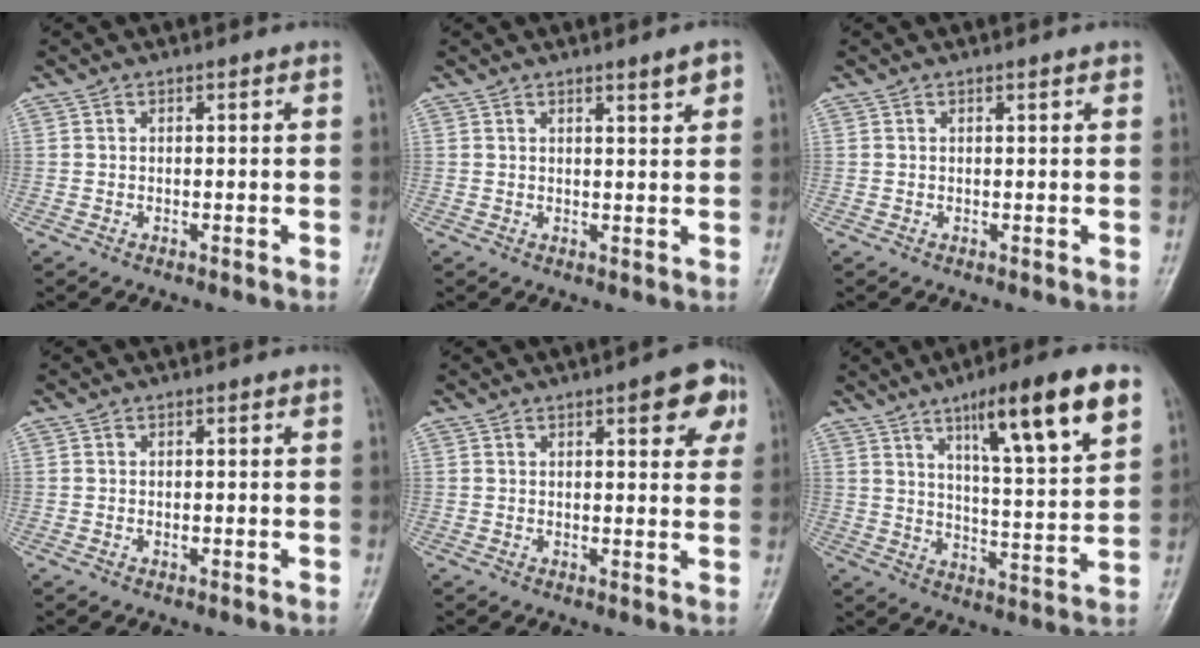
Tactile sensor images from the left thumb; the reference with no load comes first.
{"total": 3.0, "force": [1.8, 0.5, 2.3], "torque": [-0.028, -0.012, 0.026]}
{"total": 1.0, "force": [0.6, 0.2, 0.7], "torque": [-0.009, 0.000, 0.006]}
{"total": 0.6, "force": [-0.2, 0.5, 0.4], "torque": [-0.004, 0.000, -0.003]}
{"total": 7.2, "force": [3.3, 2.6, 5.8], "torque": [-0.043, -0.007, 0.034]}
{"total": 17.7, "force": [9.6, 3.2, 14.5], "torque": [-0.205, -0.036, 0.149]}